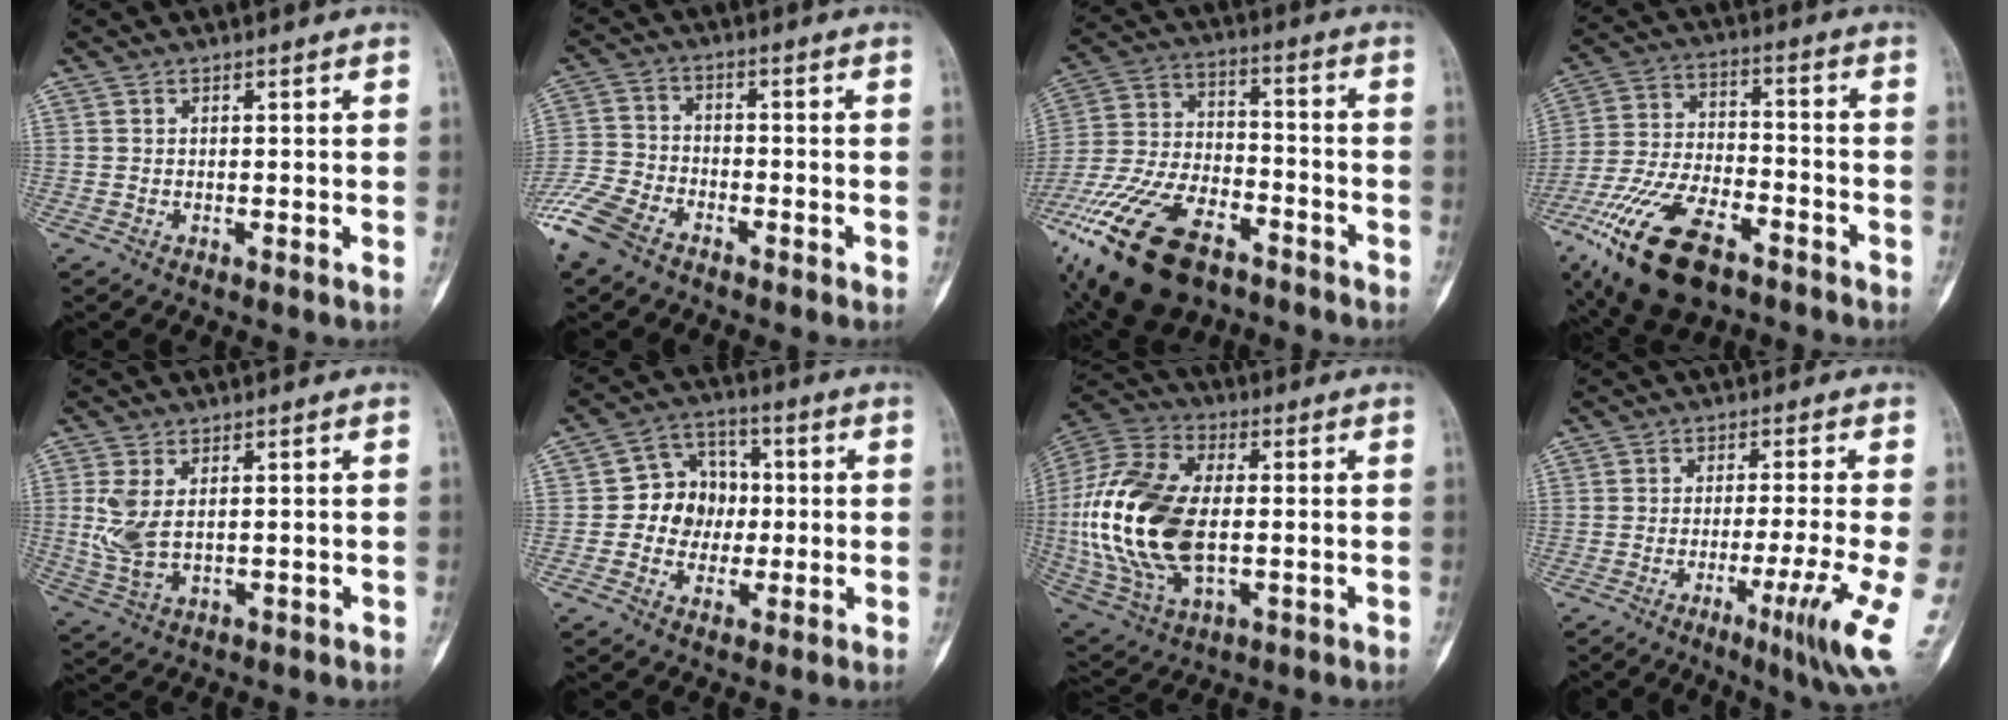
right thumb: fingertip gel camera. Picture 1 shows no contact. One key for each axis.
{"total": 10.6, "fx": -7.2, "fy": 5.6, "fz": 5.4, "tx": -0.119, "ty": 0.010, "tz": -0.149}
{"total": 24.3, "fx": -14.5, "fy": 12.3, "fz": 15.1, "tx": -0.346, "ty": 0.035, "tz": -0.265}
{"total": 20.1, "fx": -11.8, "fy": 9.3, "fz": 13.4, "tx": -0.267, "ty": 0.037, "tz": -0.214}
{"total": 6.5, "fx": 0.9, "fy": 3.9, "fz": 5.2, "tx": -0.114, "ty": -0.006, "tz": 0.027}
{"total": 10.0, "fx": -0.5, "fy": 8.6, "fz": 4.9, "tx": -0.024, "ty": 0.026, "tz": -0.017}
{"total": 24.2, "fx": -0.6, "fy": 13.9, "fz": 19.8, "tx": -0.421, "ty": 0.000, "tz": -0.004}
{"total": 9.7, "fx": -3.2, "fy": -0.3, "fz": 9.1, "tx": -0.141, "ty": -0.014, "tz": -0.052}